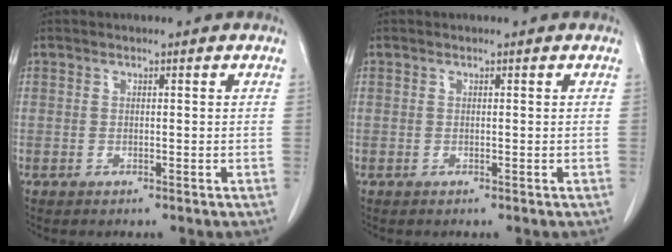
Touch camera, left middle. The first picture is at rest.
{"total": 0.0}